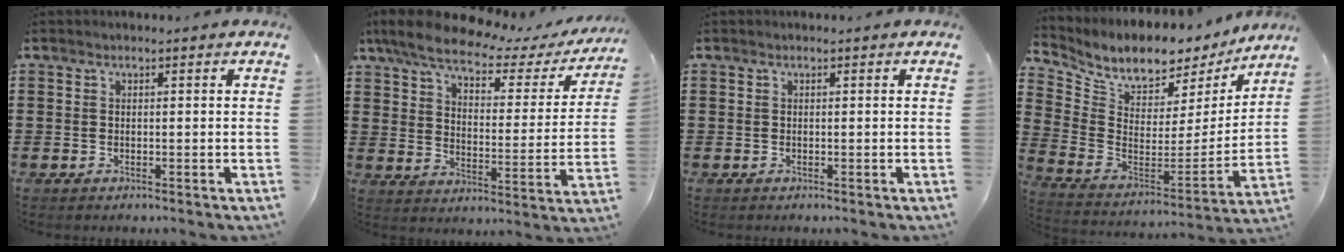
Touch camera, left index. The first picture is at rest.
{"total": 7.1, "force": [5.6, 2.1, 3.8], "torque": [-0.096, -0.023, 0.096]}
{"total": 0.0}
{"total": 6.0, "force": [5.2, 2.5, 1.4], "torque": [-0.057, -0.055, 0.088]}